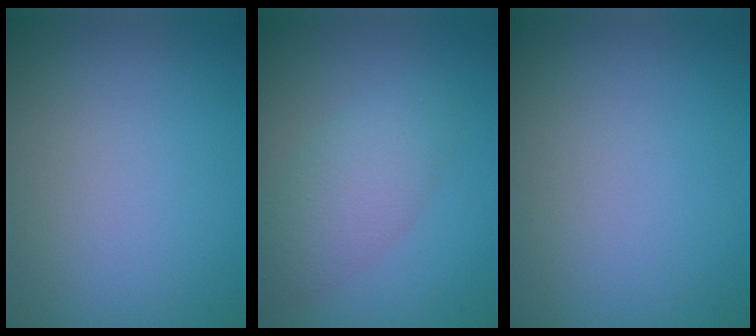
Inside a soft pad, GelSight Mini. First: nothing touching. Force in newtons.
{"total": 3.6, "press": 3.6, "slide": 0.3}
{"total": 0.0}